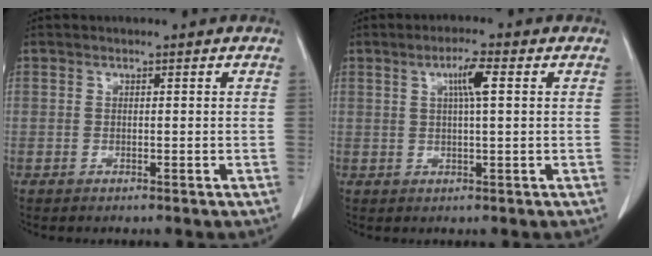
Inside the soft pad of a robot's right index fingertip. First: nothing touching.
{"total": 4.0, "force": [1.3, 0.3, 3.8], "torque": [-0.068, 0.004, 0.020]}